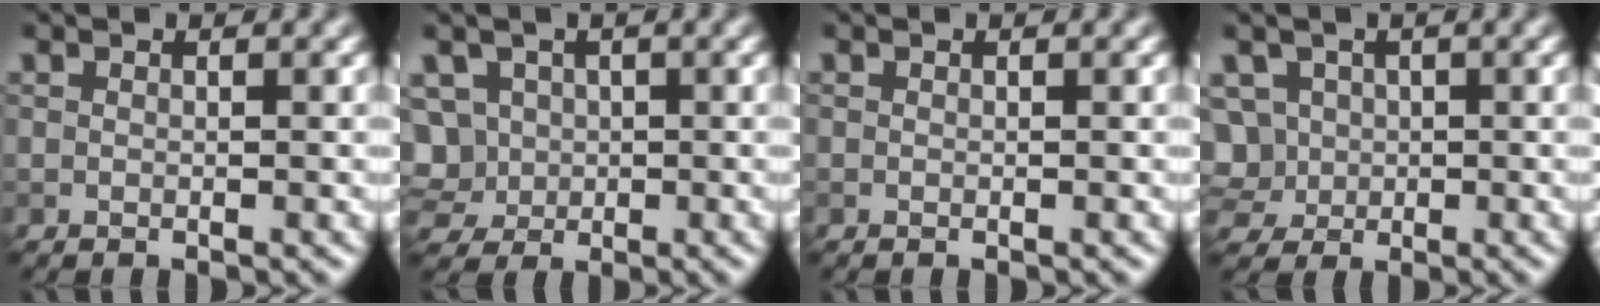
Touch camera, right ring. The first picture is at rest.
{"total": 8.1, "force": [0.2, 7.2, 3.7], "torque": [-0.083, 0.024, -0.025]}
{"total": 0.0}
{"total": 6.7, "force": [0.2, 6.0, 3.1], "torque": [-0.071, 0.030, -0.019]}